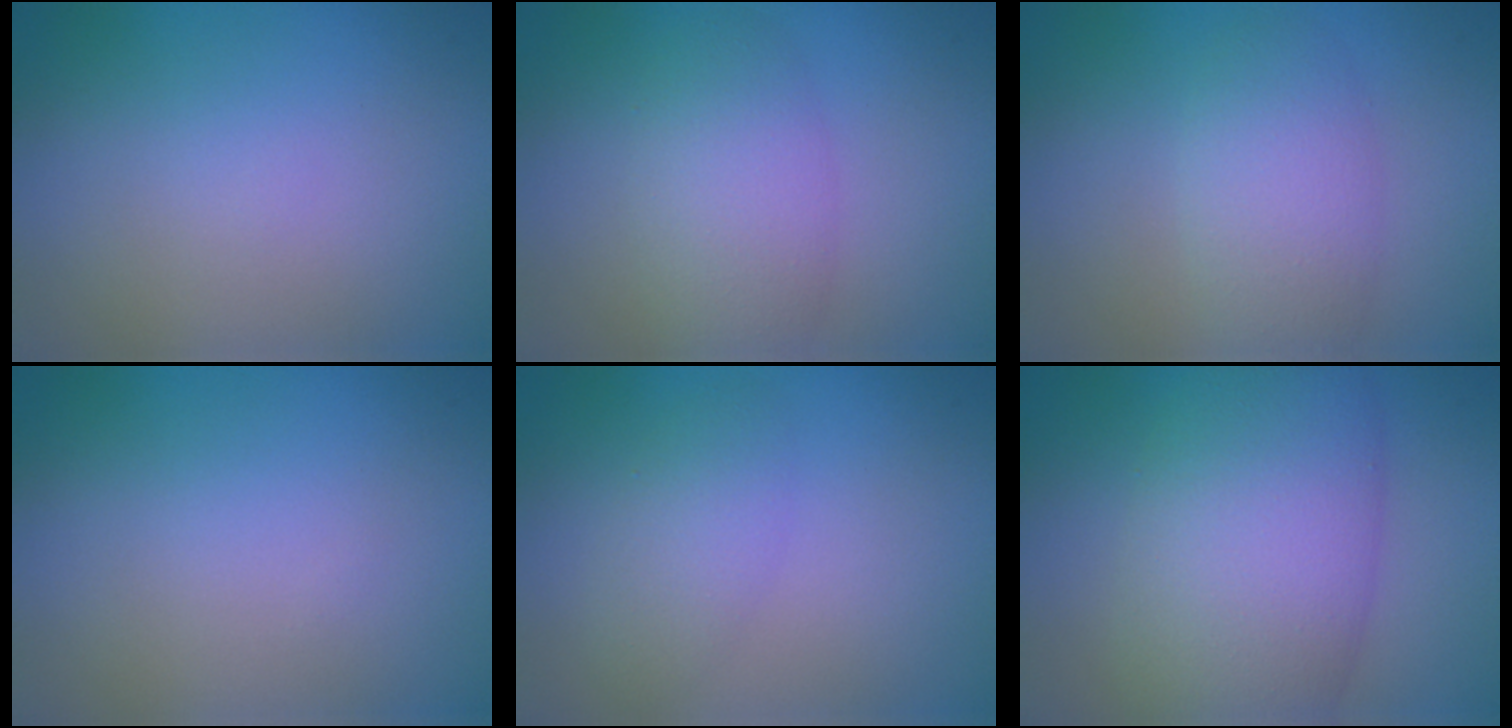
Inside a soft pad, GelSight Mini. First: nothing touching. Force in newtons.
{"total": 4.2, "press": 4.2, "slide": 0.1}
{"total": 3.8, "press": 3.8, "slide": 0.2}
{"total": 0.0}
{"total": 2.4, "press": 2.4, "slide": 0.1}
{"total": 10.2, "press": 10.2, "slide": 0.4}